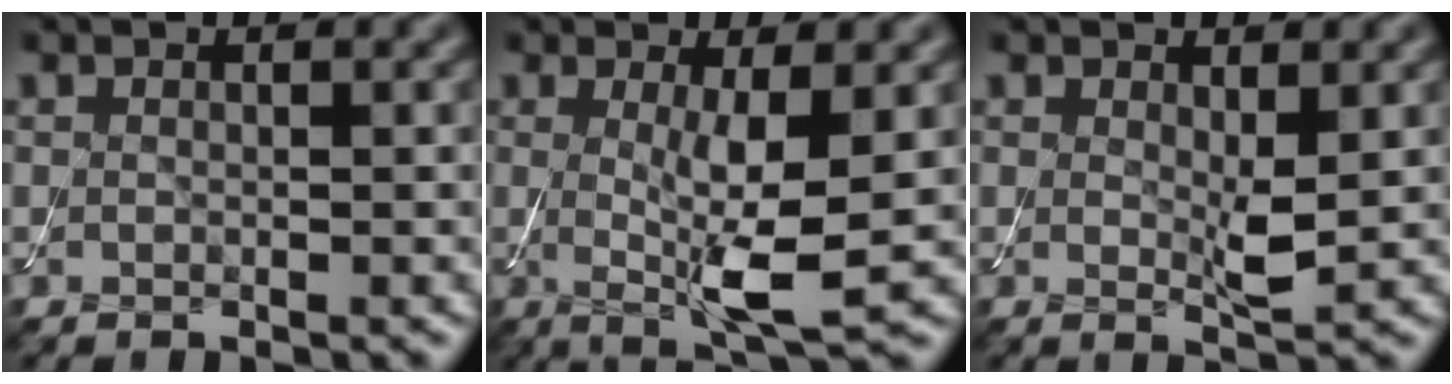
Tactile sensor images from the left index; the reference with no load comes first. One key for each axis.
{"total": 5.5, "fx": -0.1, "fy": 1.0, "fz": 5.4, "tx": -0.096, "ty": -0.015, "tz": 0.003}
{"total": 2.1, "fx": 0.5, "fy": 0.5, "fz": 2.0, "tx": -0.039, "ty": -0.008, "tz": 0.010}